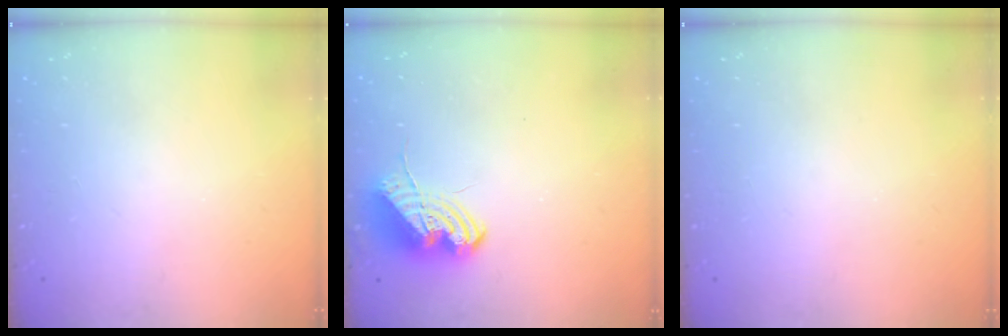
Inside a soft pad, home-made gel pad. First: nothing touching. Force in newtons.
{"total": 9.1, "press": 9.0, "slide": 1.2}
{"total": 0.0}